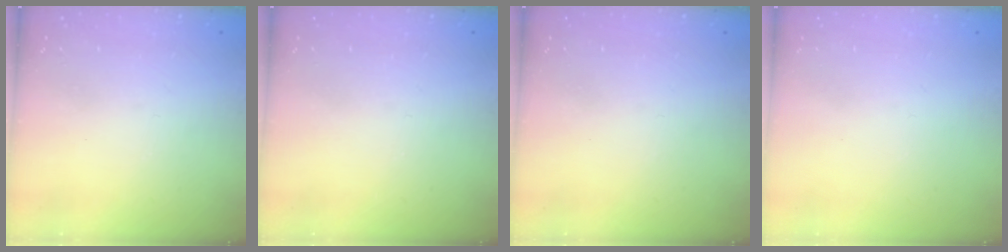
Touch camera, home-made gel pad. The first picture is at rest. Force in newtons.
{"total": 0.0}
{"total": 0.0}
{"total": 1.7, "press": 1.6, "slide": 0.1}